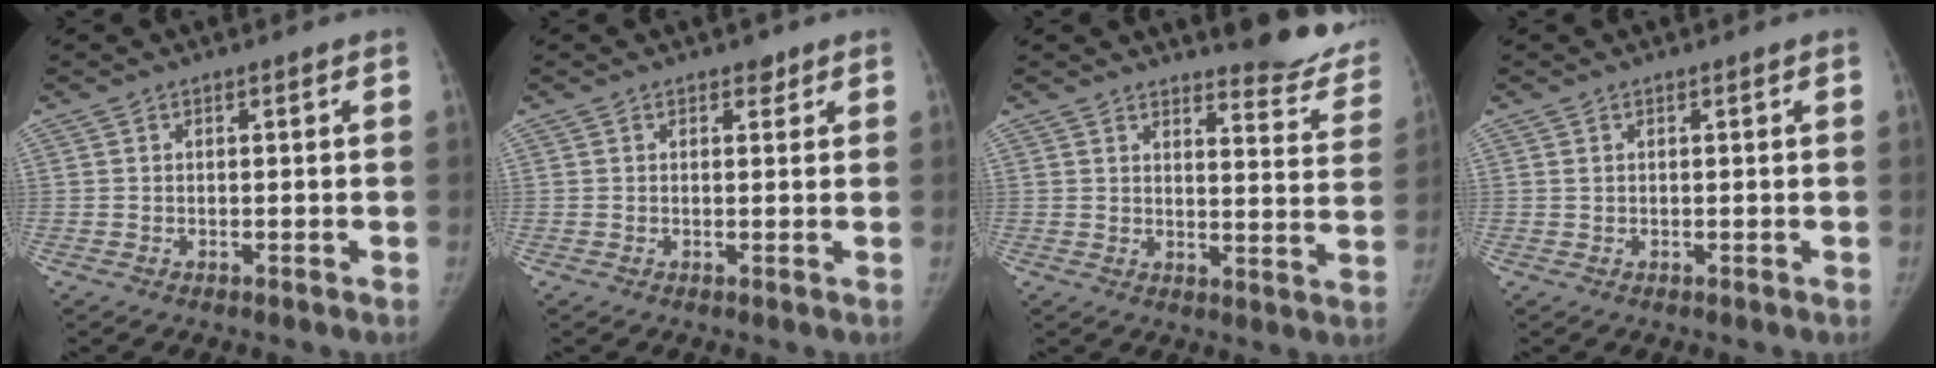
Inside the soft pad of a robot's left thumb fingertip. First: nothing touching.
{"total": 1.4, "force": [0.9, 0.9, 0.5], "torque": [0.004, -0.005, 0.010]}
{"total": 13.0, "force": [11.9, 3.1, 4.3], "torque": [-0.017, -0.109, 0.122]}
{"total": 0.0}